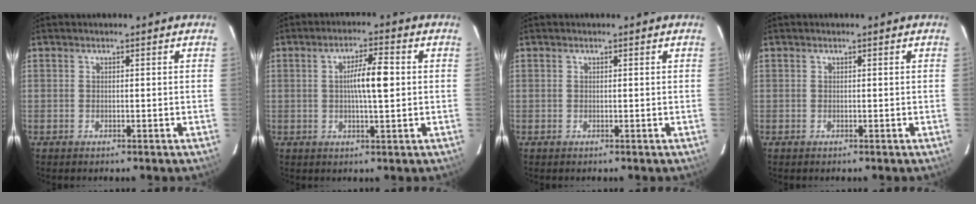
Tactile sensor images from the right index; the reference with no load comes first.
{"total": 6.0, "force": [0.5, 0.7, 6.0], "torque": [-0.105, 0.009, 0.006]}
{"total": 0.0}
{"total": 0.0}